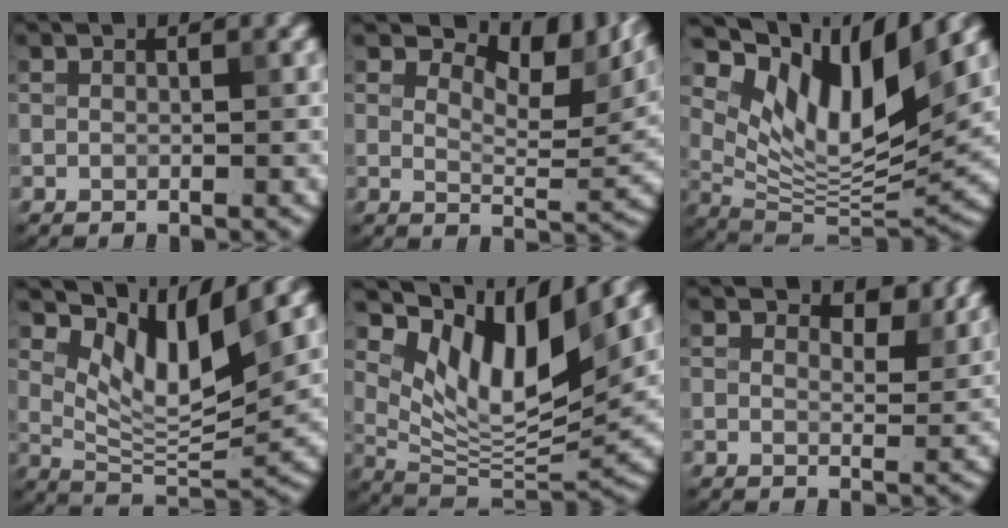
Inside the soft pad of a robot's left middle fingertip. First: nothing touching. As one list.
[{"total": 9.2, "force": [5.4, 3.9, 6.3], "torque": [-0.090, 0.008, 0.085]}, {"total": 11.4, "force": [6.3, 3.9, 8.7], "torque": [-0.138, -0.010, 0.127]}, {"total": 6.9, "force": [3.9, 2.3, 5.2], "torque": [-0.094, -0.013, 0.075]}, {"total": 10.1, "force": [5.5, 3.7, 7.7], "torque": [-0.125, -0.015, 0.108]}, {"total": 3.1, "force": [2.4, 1.3, 1.5], "torque": [-0.024, -0.004, 0.030]}]